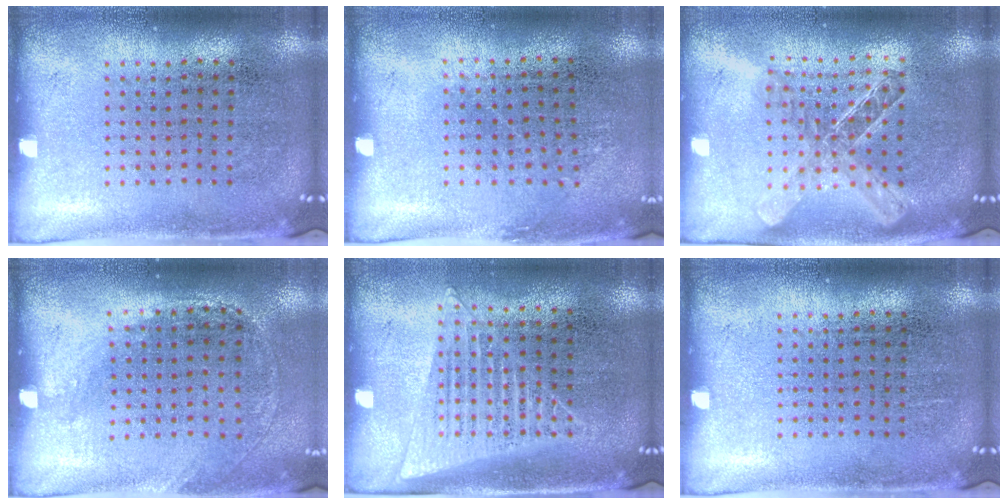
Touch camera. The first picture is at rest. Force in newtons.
{"total": 0.8, "press": 0.6, "slide": 0.5}
{"total": 1.9, "press": 1.7, "slide": 1.0}
{"total": 1.3, "press": 0.9, "slide": 0.9}
{"total": 1.4, "press": 1.3, "slide": 0.5}
{"total": 0.0}